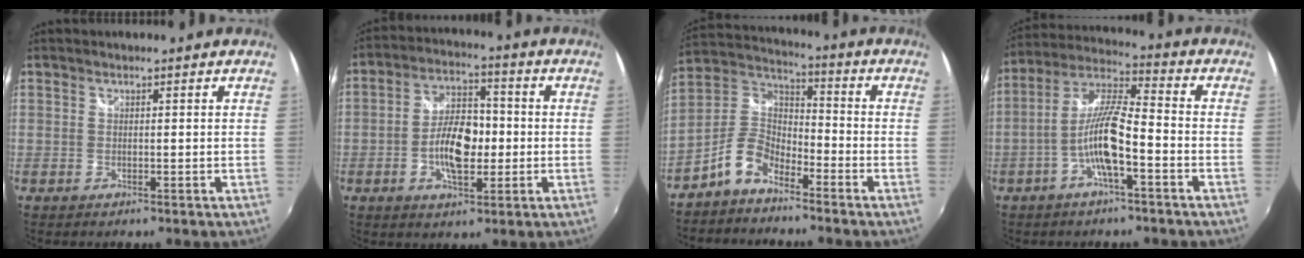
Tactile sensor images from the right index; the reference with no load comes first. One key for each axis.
{"total": 10.2, "fx": -1.9, "fy": 5.0, "fz": 8.6, "tx": -0.162, "ty": 0.012, "tz": -0.030}
{"total": 8.7, "fx": -5.8, "fy": 4.3, "fz": 5.0, "tx": -0.115, "ty": 0.026, "tz": -0.118}
{"total": 10.3, "fx": -3.9, "fy": 1.7, "fz": 9.3, "tx": -0.199, "ty": 0.011, "tz": -0.073}